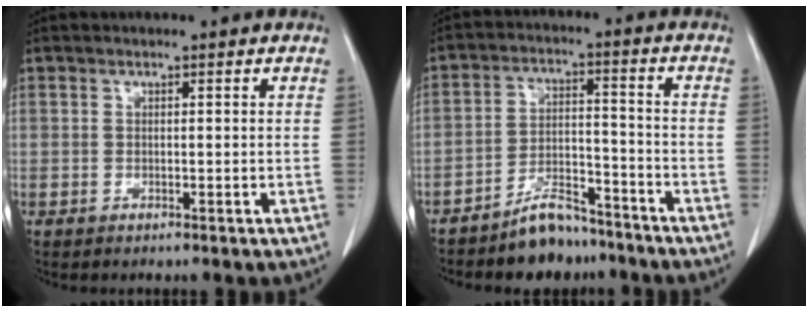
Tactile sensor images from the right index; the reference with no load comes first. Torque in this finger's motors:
{"motor_torque": [0.59, -0.58, 0.21, 0.03]}